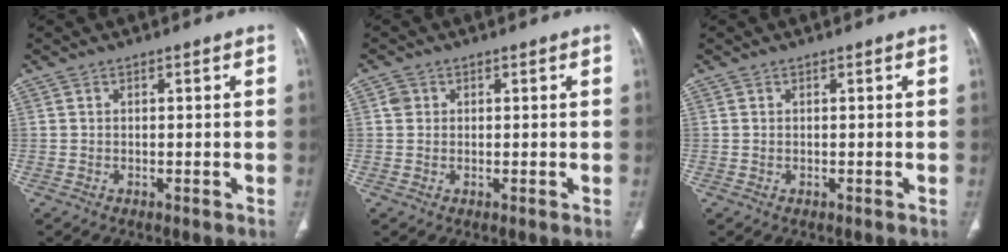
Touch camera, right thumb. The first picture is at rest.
{"total": 1.7, "force": [0.5, 1.5, 0.5], "torque": [-0.003, 0.003, 0.006]}
{"total": 0.0}